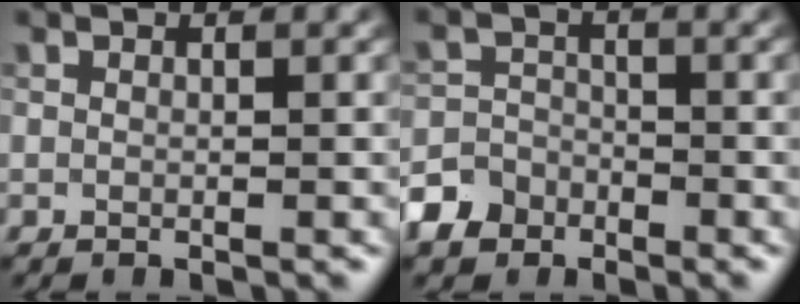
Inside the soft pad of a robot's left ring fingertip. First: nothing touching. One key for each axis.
{"total": 3.6, "fx": -2.5, "fy": 2.5, "fz": 0.7, "tx": -0.009, "ty": -0.003, "tz": -0.049}